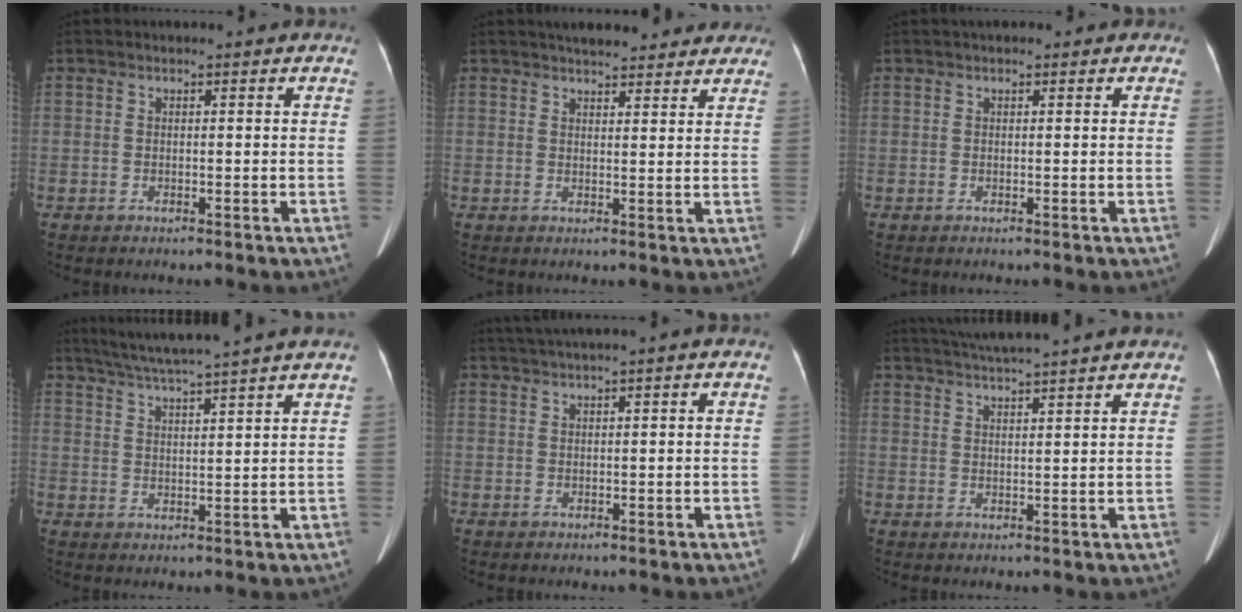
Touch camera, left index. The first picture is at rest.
{"total": 11.6, "force": [10.1, 3.2, 4.7], "torque": [-0.043, 0.021, 0.116]}
{"total": 1.8, "force": [1.1, 1.0, 1.1], "torque": [-0.016, 0.016, 0.010]}
{"total": 10.0, "force": [8.5, -1.9, 4.9], "torque": [-0.085, 0.016, 0.130]}
{"total": 2.3, "force": [1.4, -0.1, 1.8], "torque": [-0.042, 0.021, 0.035]}
{"total": 8.3, "force": [7.5, -1.4, 3.5], "torque": [-0.059, 0.021, 0.112]}